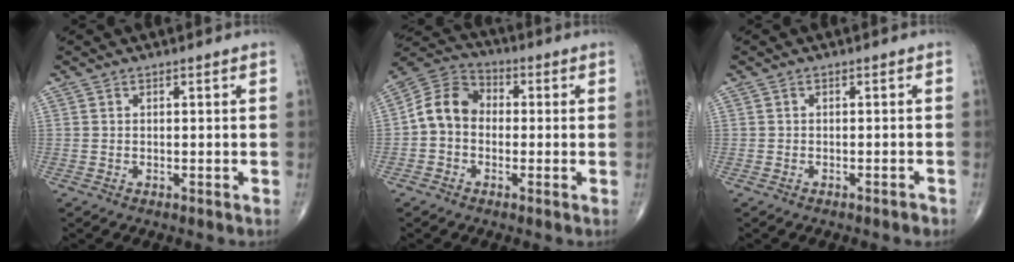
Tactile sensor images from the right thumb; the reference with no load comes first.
{"total": 9.0, "force": [-0.8, 7.3, 5.2], "torque": [-0.080, 0.033, -0.032]}
{"total": 0.9, "force": [-0.7, 0.3, 0.4], "torque": [-0.006, 0.001, -0.011]}